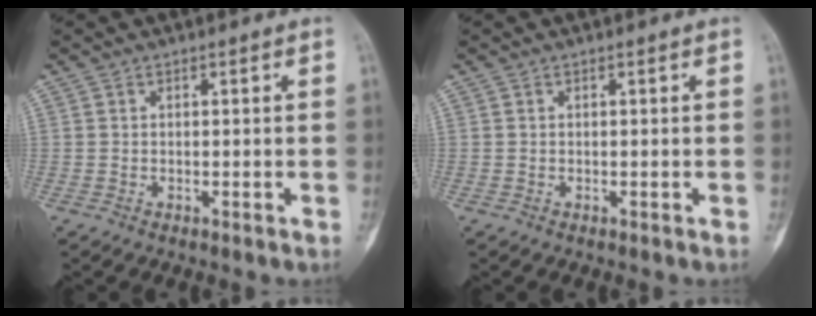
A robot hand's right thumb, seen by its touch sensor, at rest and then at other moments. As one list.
[{"total": 0.0}]